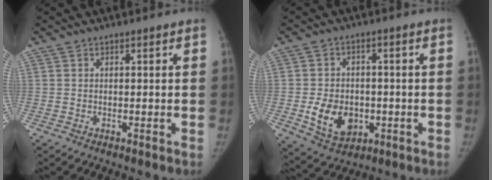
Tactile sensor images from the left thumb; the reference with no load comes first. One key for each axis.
{"total": 9.8, "fx": -2.2, "fy": 7.4, "fz": 6.1, "tx": -0.078, "ty": 0.004, "tz": -0.026}